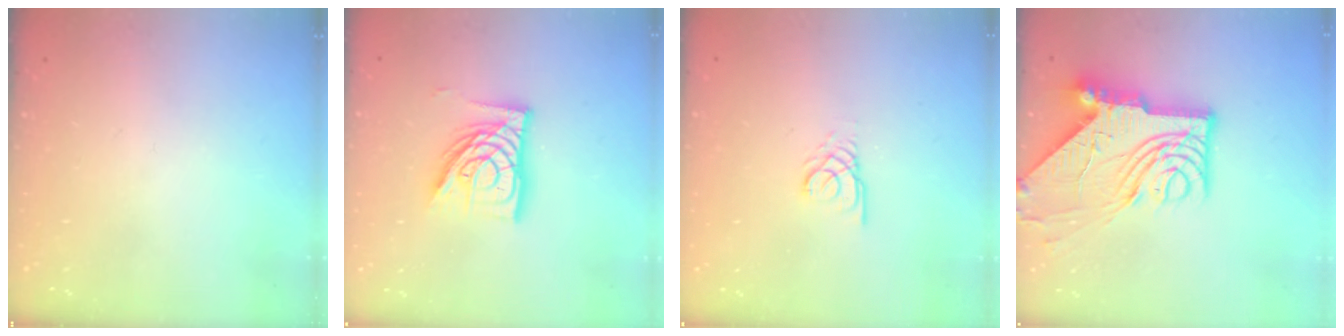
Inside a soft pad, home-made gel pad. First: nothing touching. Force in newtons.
{"total": 15.0, "press": 15.0, "slide": 1.2}
{"total": 2.2, "press": 2.1, "slide": 0.2}
{"total": 20.4, "press": 20.3, "slide": 2.0}